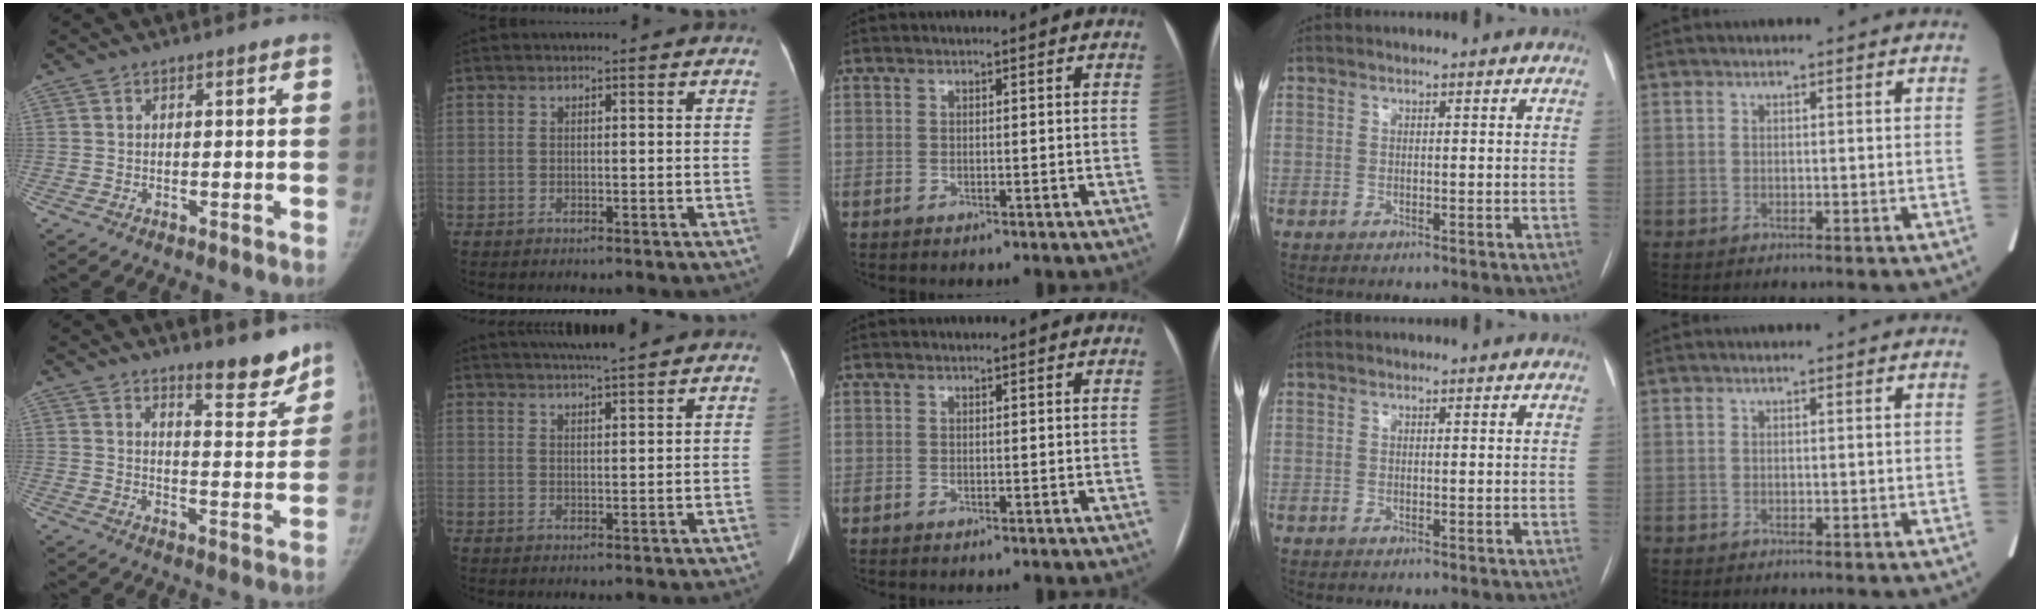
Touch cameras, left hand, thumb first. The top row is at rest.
{"thumb": {"total": 8.1, "force": [6.8, 2.0, 3.8], "torque": [-0.023, -0.060, 0.101]}, "index": {"total": 7.7, "force": [6.9, -0.6, 3.4], "torque": [-0.060, 0.020, 0.098]}}